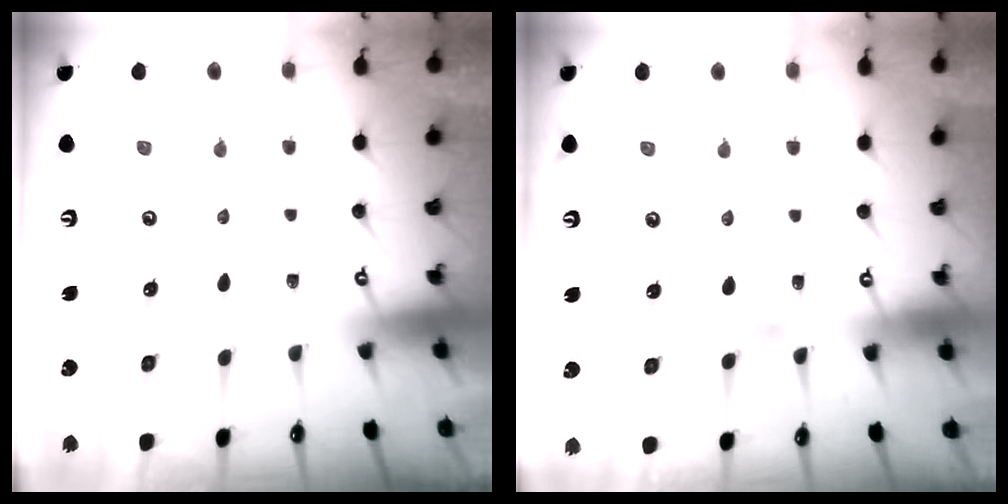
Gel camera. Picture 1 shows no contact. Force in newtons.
{"total": 4.2, "press": 4.2, "slide": 0.3}